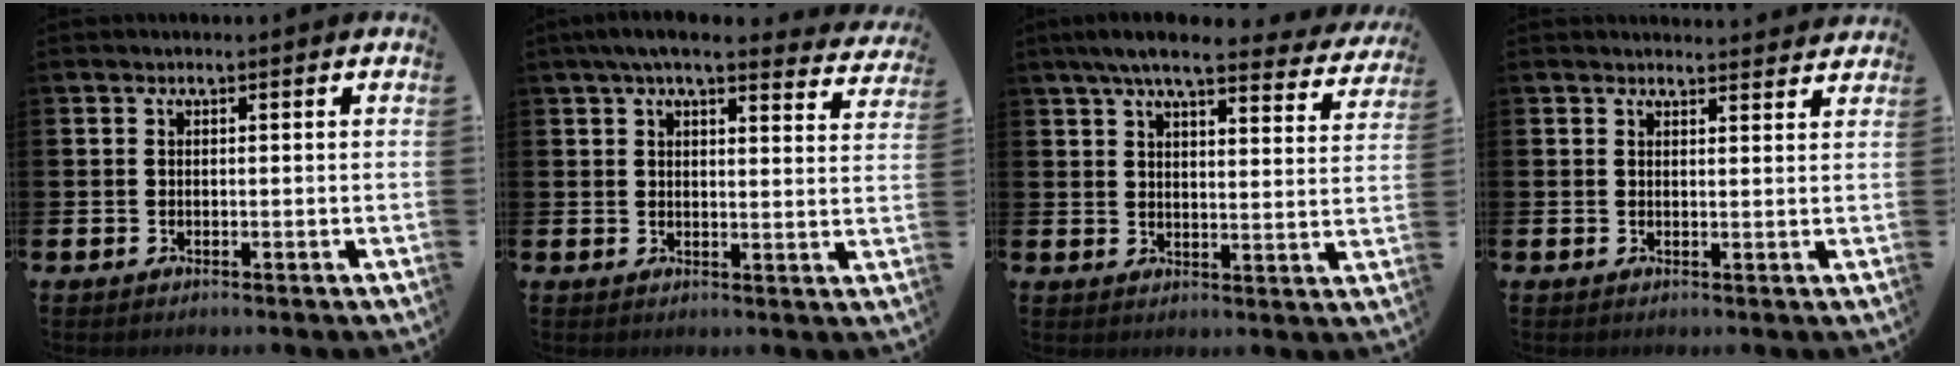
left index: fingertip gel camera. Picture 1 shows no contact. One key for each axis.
{"total": 5.4, "fx": 4.8, "fy": 0.8, "fz": 2.3, "tx": -0.046, "ty": -0.021, "tz": 0.082}
{"total": 6.5, "fx": 5.7, "fy": 1.0, "fz": 3.0, "tx": -0.065, "ty": -0.030, "tz": 0.095}
{"total": 2.1, "fx": 2.1, "fy": 0.1, "fz": -0.2, "tx": 0.013, "ty": -0.017, "tz": 0.036}